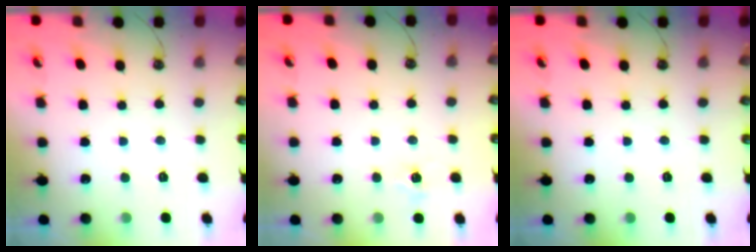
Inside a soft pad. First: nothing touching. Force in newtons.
{"total": 6.1, "press": 6.1, "slide": 0.6}
{"total": 0.0}